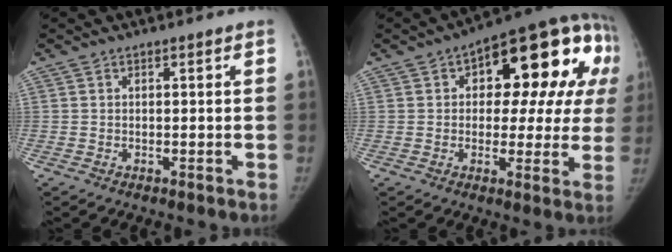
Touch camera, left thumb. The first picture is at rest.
{"total": 23.4, "force": [6.3, 11.7, 19.2], "torque": [-0.205, 0.028, 0.077]}